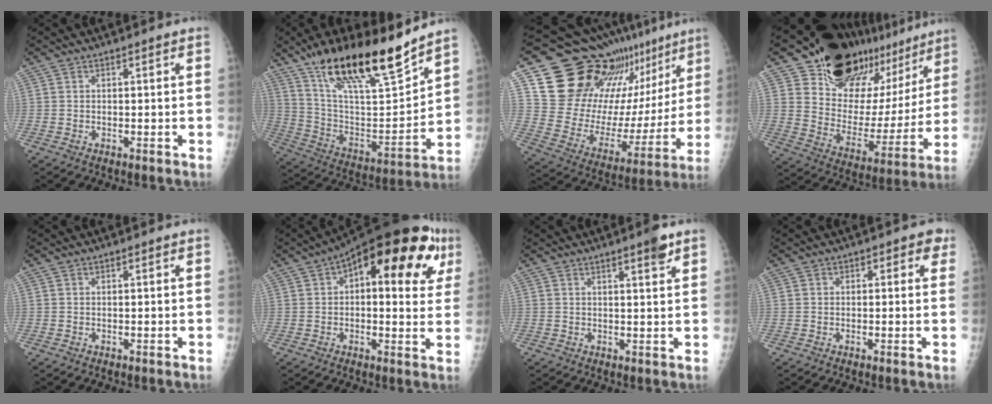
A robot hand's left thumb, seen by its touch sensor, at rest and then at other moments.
{"total": 24.9, "force": [17.9, 6.0, 16.2], "torque": [-0.249, -0.070, 0.316]}
{"total": 26.1, "force": [18.3, 12.4, 13.9], "torque": [-0.161, -0.084, 0.288]}
{"total": 27.3, "force": [20.4, 14.2, 11.4], "torque": [-0.137, -0.105, 0.297]}
{"total": 0.0}
{"total": 22.1, "force": [8.4, 9.8, 17.9], "torque": [-0.220, 0.024, 0.105]}
{"total": 3.3, "force": [2.2, 0.4, 2.5], "torque": [-0.031, -0.013, 0.030]}
{"total": 2.8, "force": [1.0, 2.3, 1.3], "torque": [0.015, 0.001, 0.005]}